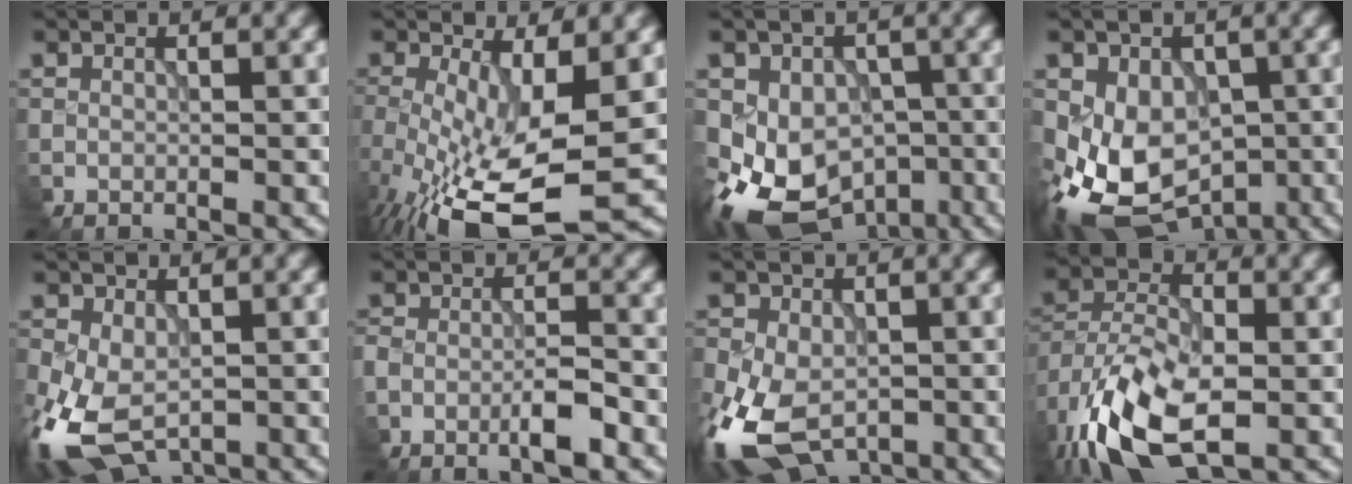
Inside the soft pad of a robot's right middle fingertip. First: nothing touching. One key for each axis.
{"total": 10.4, "fx": -2.6, "fy": 3.9, "fz": 9.3, "tx": -0.184, "ty": -0.031, "tz": -0.037}
{"total": 10.7, "fx": -5.6, "fy": 7.9, "fz": 4.5, "tx": -0.079, "ty": -0.020, "tz": -0.077}
{"total": 9.3, "fx": -3.5, "fy": 6.8, "fz": 5.3, "tx": -0.102, "ty": -0.022, "tz": -0.056}
{"total": 8.8, "fx": -3.4, "fy": 5.1, "fz": 6.2, "tx": -0.154, "ty": -0.030, "tz": -0.055}
{"total": 3.4, "fx": -2.0, "fy": 0.9, "fz": 2.6, "tx": -0.051, "ty": 0.002, "tz": -0.040}
{"total": 11.5, "fx": -4.8, "fy": 7.1, "fz": 7.7, "tx": -0.180, "ty": -0.033, "tz": -0.085}
{"total": 12.1, "fx": -5.7, "fy": 6.5, "fz": 8.4, "tx": -0.189, "ty": -0.025, "tz": -0.104}